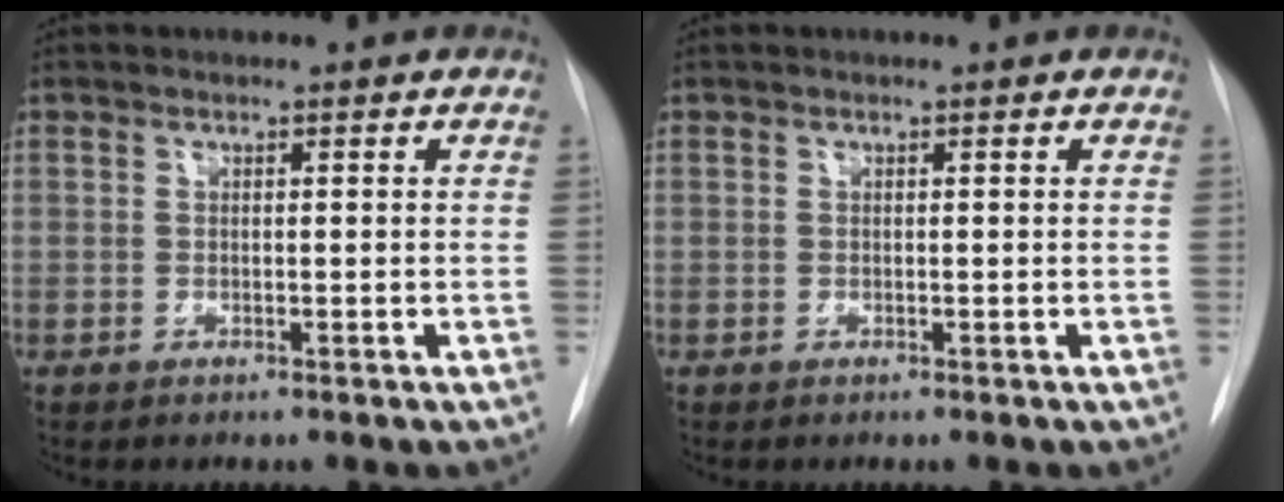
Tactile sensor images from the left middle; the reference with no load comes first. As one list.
[{"total": 0.0}]